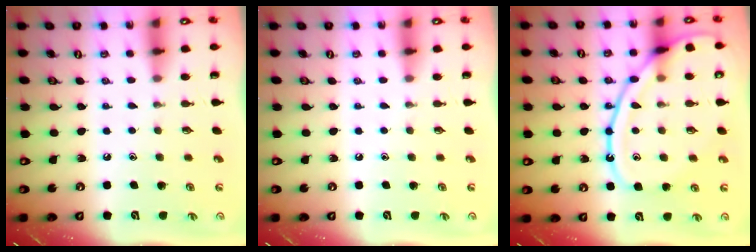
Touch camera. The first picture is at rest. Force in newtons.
{"total": 0.0}
{"total": 15.7, "press": 15.6, "slide": 1.4}